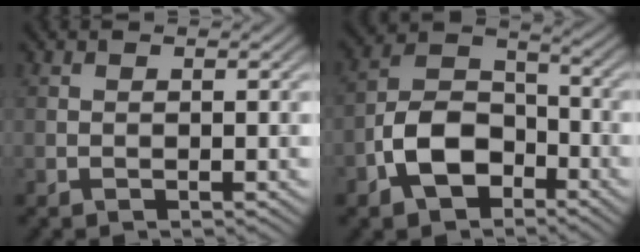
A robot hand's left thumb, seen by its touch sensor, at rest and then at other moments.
{"total": 8.9, "force": [-4.2, 5.5, 5.6], "torque": [-0.113, 0.004, -0.093]}